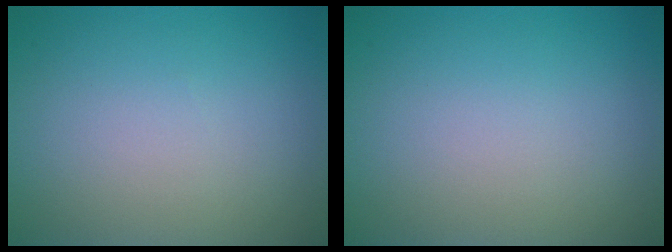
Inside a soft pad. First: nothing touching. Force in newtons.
{"total": 0.0}